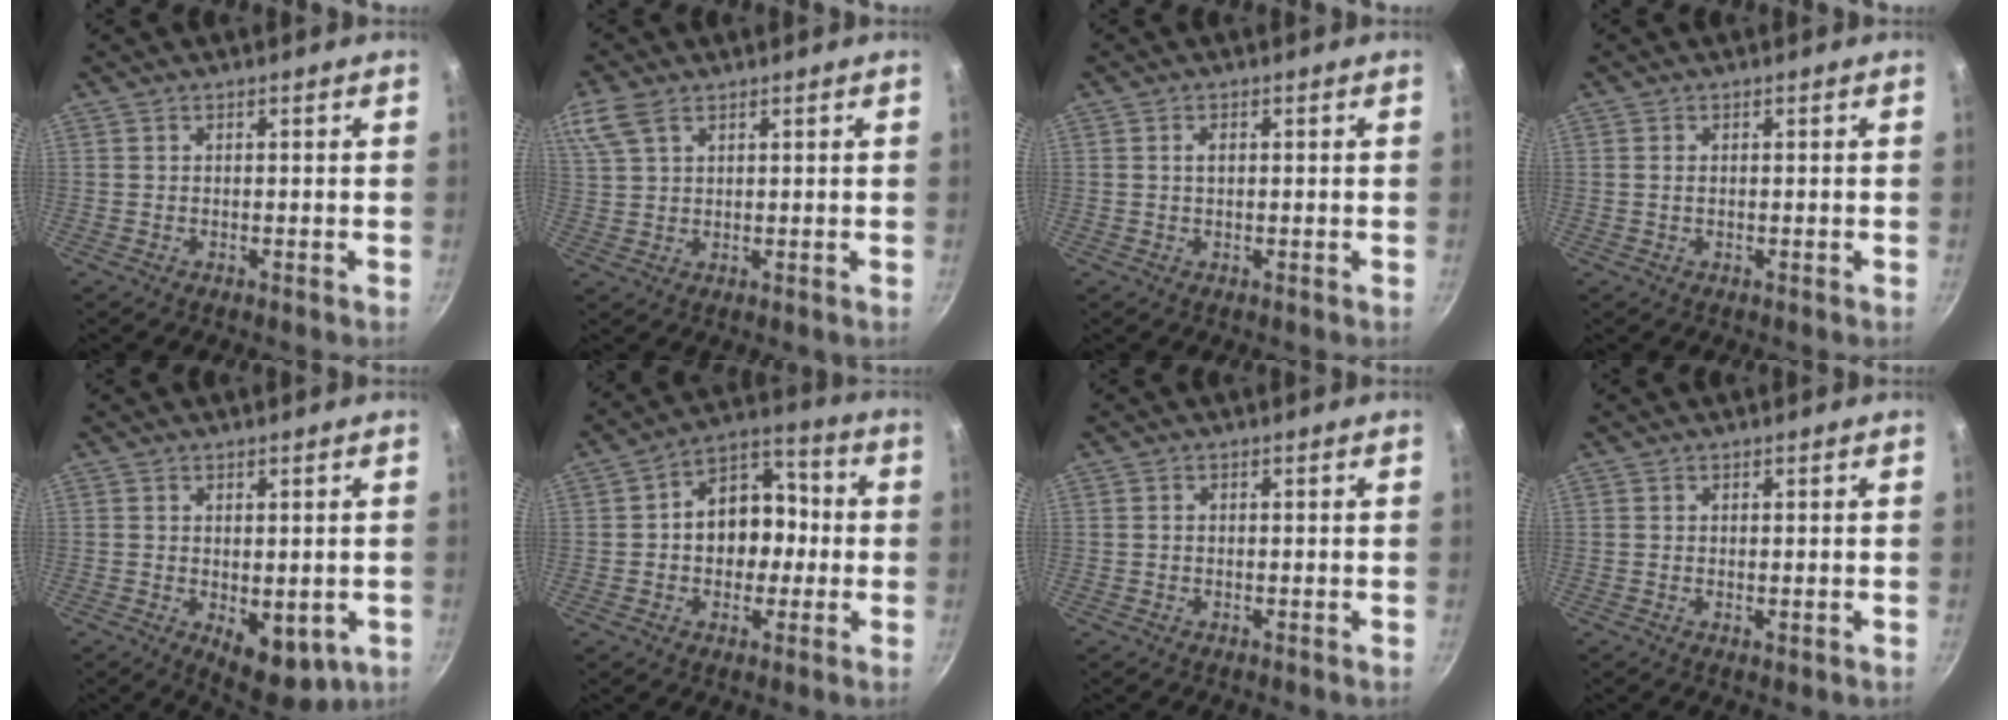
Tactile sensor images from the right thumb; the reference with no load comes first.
{"total": 6.7, "force": [3.8, 3.7, 4.1], "torque": [-0.089, 0.010, 0.079]}
{"total": 1.4, "force": [0.2, 0.8, 1.1], "torque": [-0.017, 0.004, 0.005]}
{"total": 0.8, "force": [0.1, 0.5, 0.7], "torque": [-0.012, 0.001, 0.001]}
{"total": 8.6, "force": [-1.6, 4.7, 7.0], "torque": [-0.074, -0.013, -0.008]}
{"total": 12.9, "force": [-0.5, 10.0, 8.1], "torque": [-0.068, 0.040, -0.019]}
{"total": 0.7, "force": [0.0, 0.6, 0.3], "torque": [-0.005, 0.003, -0.002]}
{"total": 0.6, "force": [0.1, 0.2, 0.6], "torque": [-0.009, -0.004, 0.000]}